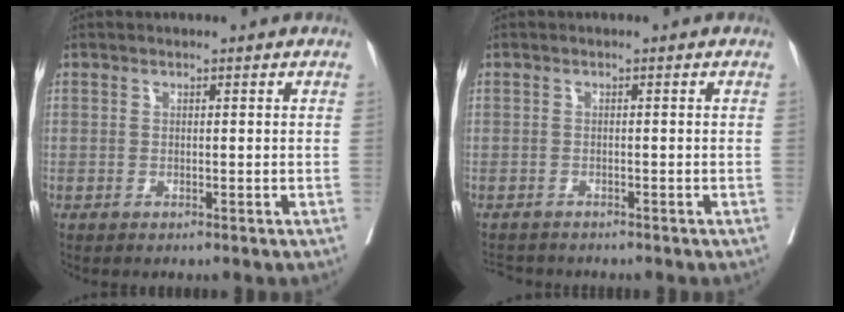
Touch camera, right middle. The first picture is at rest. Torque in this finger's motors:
{"motor_torque": [0.06, -0.05, 0.00, -0.01]}